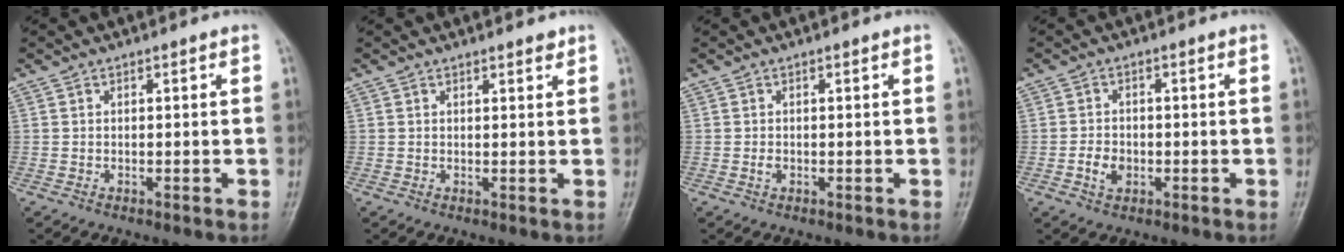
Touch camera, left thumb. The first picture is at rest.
{"total": 1.3, "force": [1.1, 0.4, 0.6], "torque": [-0.005, -0.007, 0.015]}
{"total": 0.8, "force": [-0.1, 0.6, 0.6], "torque": [-0.007, 0.000, -0.002]}
{"total": 3.4, "force": [-1.0, 2.5, 2.0], "torque": [-0.029, 0.006, -0.019]}